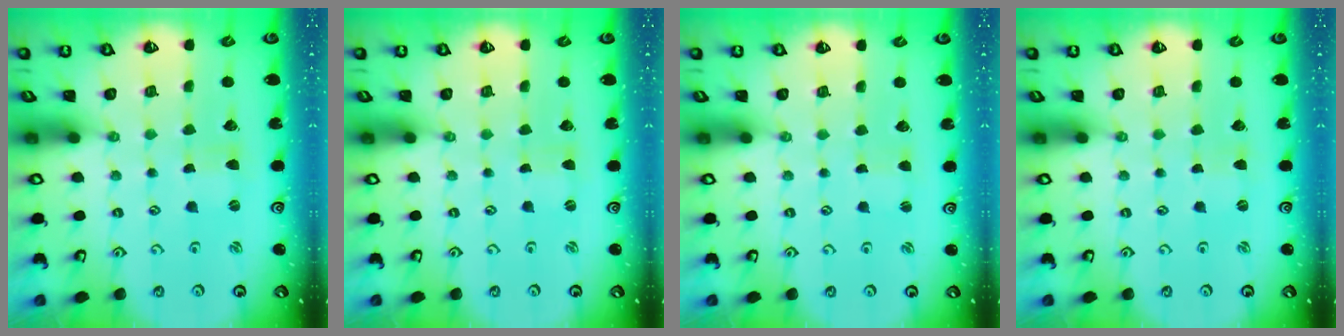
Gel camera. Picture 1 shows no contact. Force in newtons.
{"total": 0.0}
{"total": 0.0}
{"total": 1.1, "press": 1.0, "slide": 0.4}